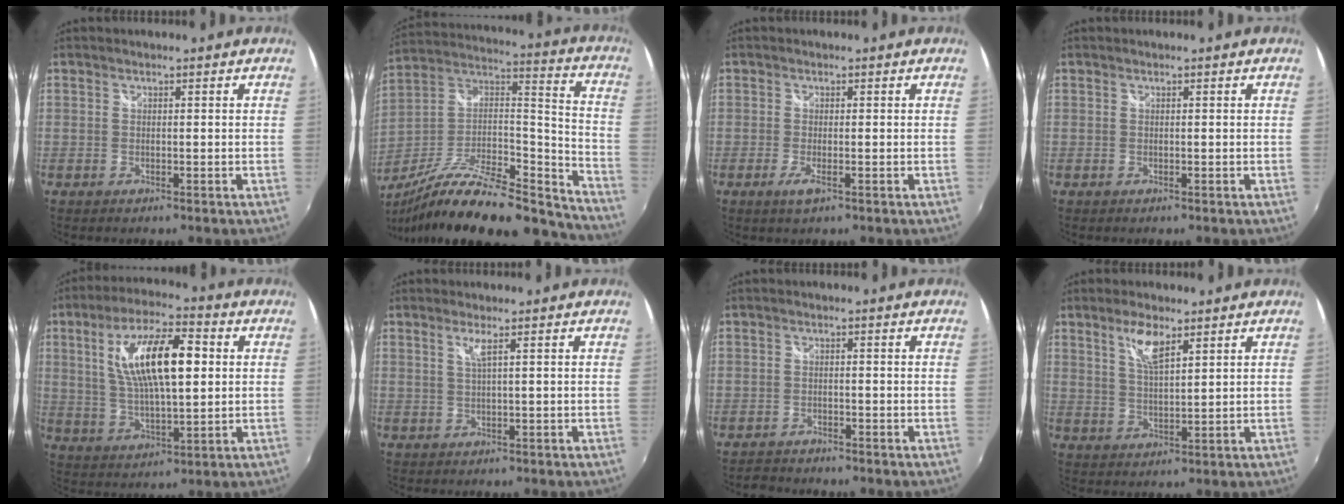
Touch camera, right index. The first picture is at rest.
{"total": 28.8, "force": [-22.7, 7.6, 16.0], "torque": [-0.251, -0.011, -0.358]}
{"total": 2.4, "force": [-1.0, 0.5, 2.2], "torque": [-0.044, -0.007, -0.017]}
{"total": 0.0}
{"total": 16.0, "force": [3.6, 5.5, 14.6], "torque": [-0.265, 0.012, 0.067]}
{"total": 1.9, "force": [0.8, -0.5, 1.6], "torque": [-0.031, -0.004, 0.017]}
{"total": 2.2, "force": [-2.1, 0.4, -0.1], "torque": [-0.006, -0.002, -0.043]}
{"total": 5.8, "force": [3.6, 1.8, 4.3], "torque": [-0.079, 0.001, 0.068]}